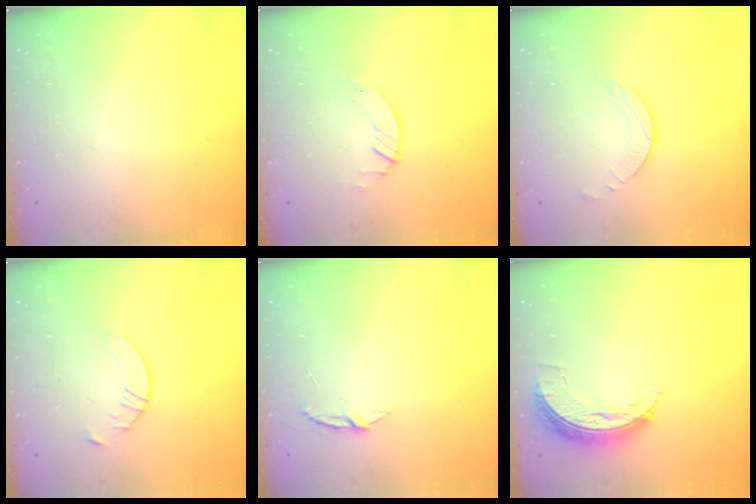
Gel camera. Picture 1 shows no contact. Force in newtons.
{"total": 1.3, "press": 1.2, "slide": 0.1}
{"total": 2.0, "press": 1.9, "slide": 0.3}
{"total": 4.1, "press": 4.1, "slide": 0.4}
{"total": 3.9, "press": 3.8, "slide": 0.4}
{"total": 7.7, "press": 7.7, "slide": 0.3}